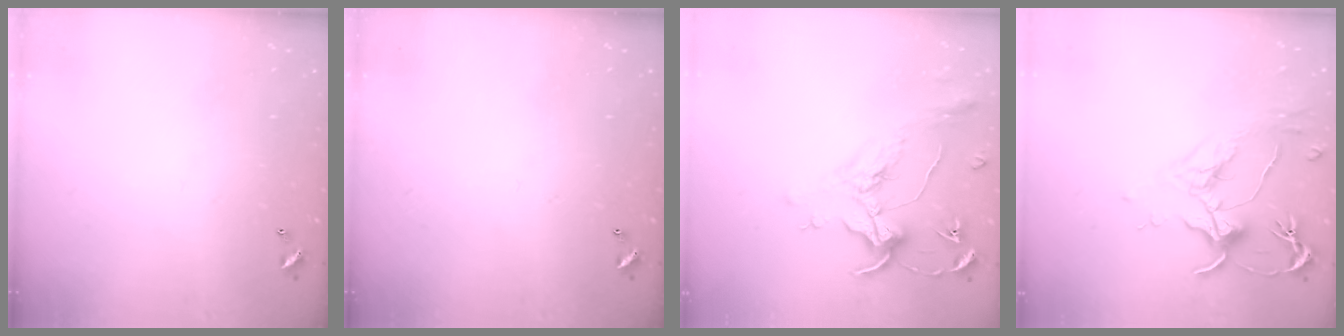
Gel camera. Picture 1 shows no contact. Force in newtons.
{"total": 0.0}
{"total": 1.6, "press": 1.4, "slide": 0.7}
{"total": 1.8, "press": 1.6, "slide": 0.9}